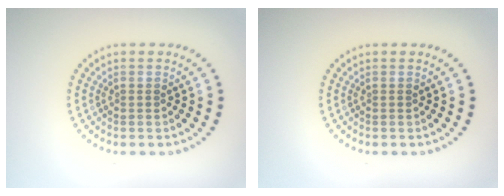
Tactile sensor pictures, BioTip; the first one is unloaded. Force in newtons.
{"total": 0.0}